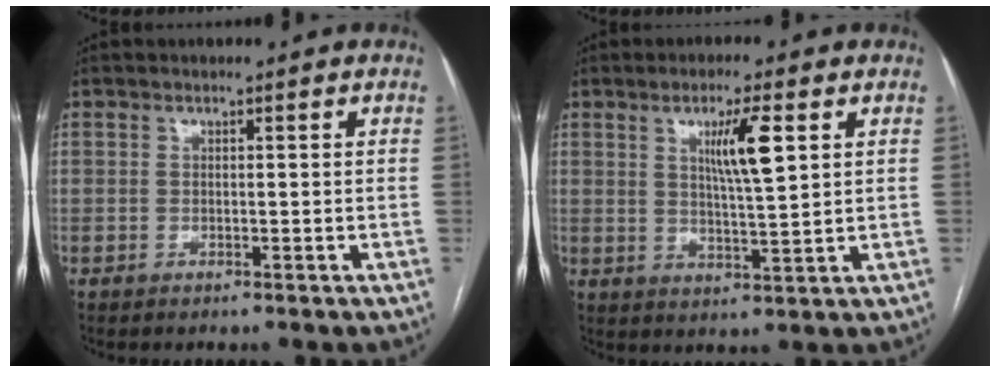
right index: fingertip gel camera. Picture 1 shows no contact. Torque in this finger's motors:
{"motor_torque": [0.70, 0.63, 0.52, 0.11]}